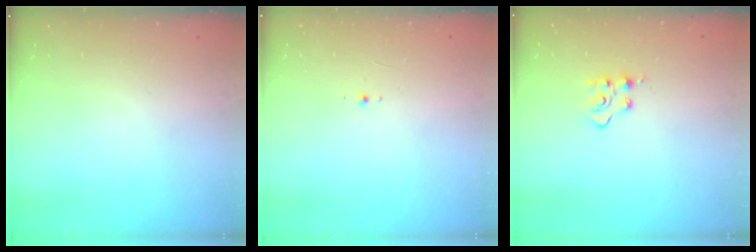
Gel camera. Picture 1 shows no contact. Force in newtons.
{"total": 3.2, "press": 3.2, "slide": 0.4}
{"total": 5.5, "press": 5.5, "slide": 0.6}